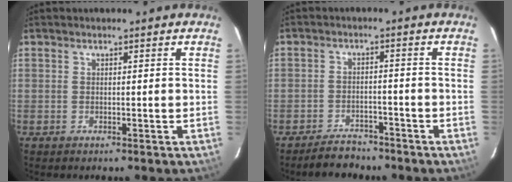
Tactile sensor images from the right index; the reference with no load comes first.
{"total": 4.5, "force": [-3.9, 2.0, 0.7], "torque": [-0.016, 0.001, -0.063]}